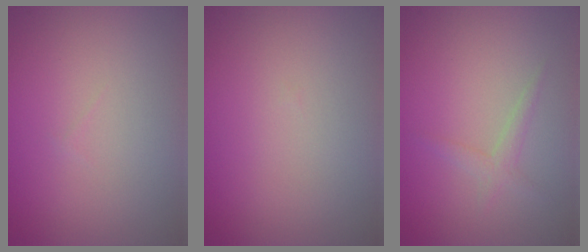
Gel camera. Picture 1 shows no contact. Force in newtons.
{"total": 0.0}
{"total": 1.3, "press": 1.3, "slide": 0.1}